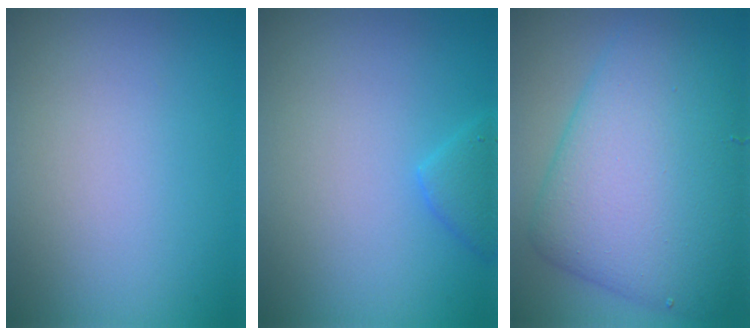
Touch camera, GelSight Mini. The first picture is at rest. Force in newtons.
{"total": 1.9, "press": 1.9, "slide": 0.1}
{"total": 11.1, "press": 11.1, "slide": 0.2}